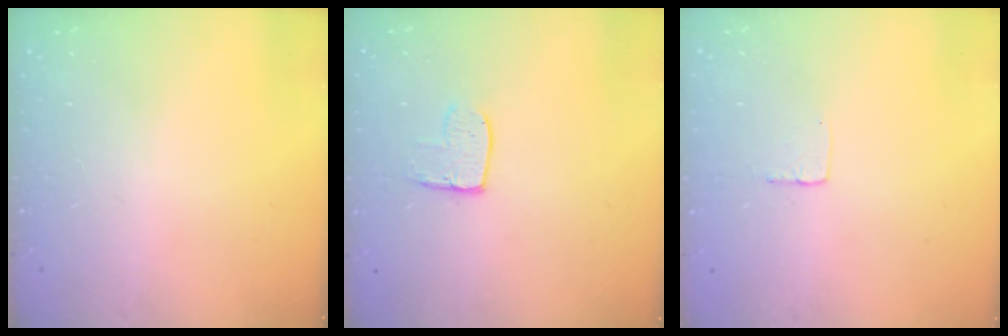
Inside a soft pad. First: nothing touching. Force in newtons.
{"total": 8.4, "press": 8.4, "slide": 0.3}
{"total": 2.7, "press": 2.7, "slide": 0.1}